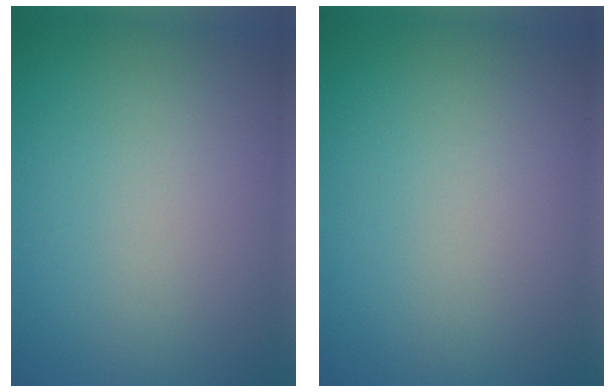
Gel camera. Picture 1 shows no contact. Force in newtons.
{"total": 0.0}